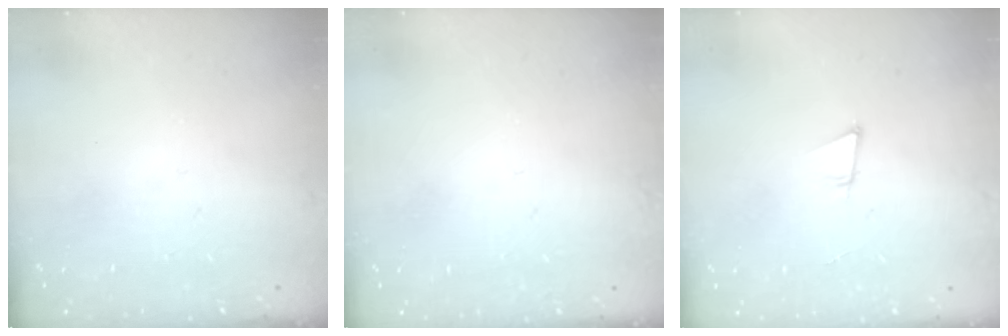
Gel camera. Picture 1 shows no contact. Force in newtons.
{"total": 1.6, "press": 1.6, "slide": 0.1}
{"total": 5.2, "press": 4.3, "slide": 2.9}